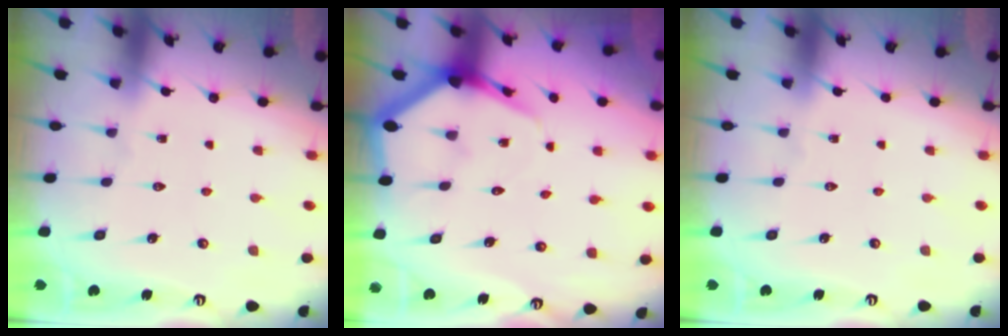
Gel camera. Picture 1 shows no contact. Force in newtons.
{"total": 5.1, "press": 5.0, "slide": 0.5}
{"total": 0.0}